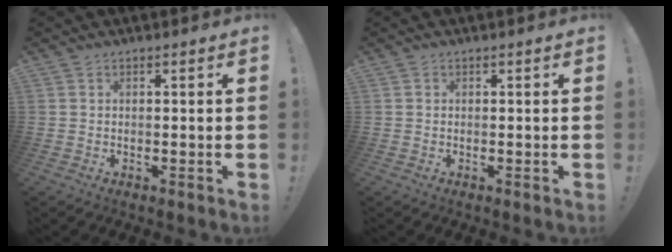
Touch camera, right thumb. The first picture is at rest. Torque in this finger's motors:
{"motor_torque": [0.00, 0.17, 0.20, -0.23, -0.09]}